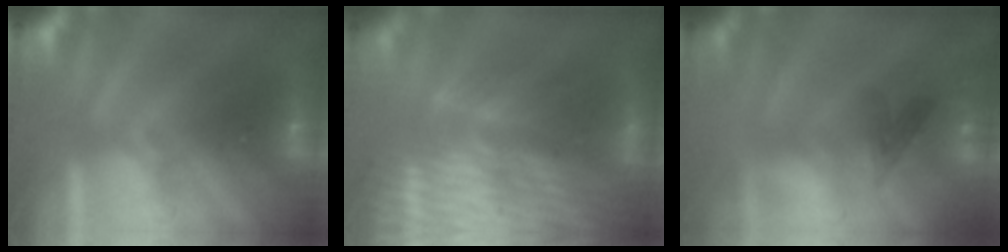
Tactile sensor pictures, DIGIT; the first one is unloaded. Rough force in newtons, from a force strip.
{"total": 11.8}
{"total": 2.2}